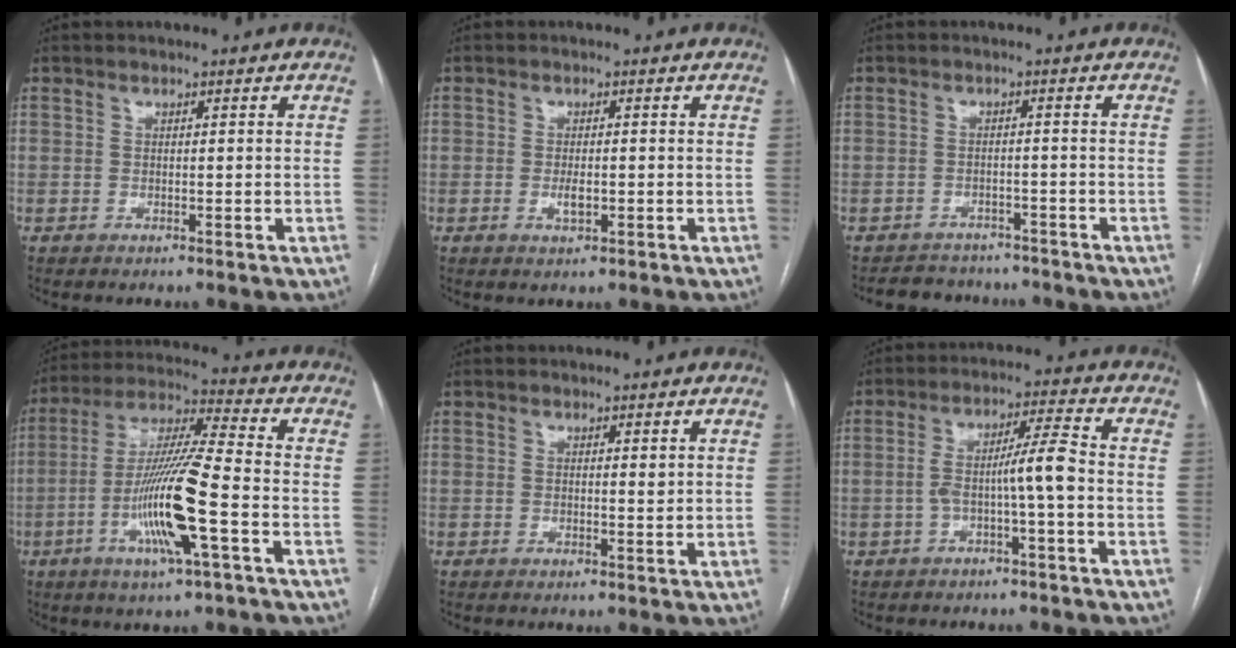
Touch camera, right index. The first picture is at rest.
{"total": 1.8, "force": [-0.4, 0.7, 1.7], "torque": [-0.030, 0.001, -0.002]}
{"total": 6.2, "force": [-5.6, 2.6, 0.3], "torque": [0.003, 0.008, -0.073]}
{"total": 14.5, "force": [-4.6, 0.2, 13.8], "torque": [-0.274, -0.006, -0.089]}
{"total": 0.9, "force": [0.6, 0.2, 0.7], "torque": [-0.011, -0.001, 0.009]}
{"total": 5.9, "force": [-1.4, -0.4, 5.7], "torque": [-0.102, 0.023, -0.020]}